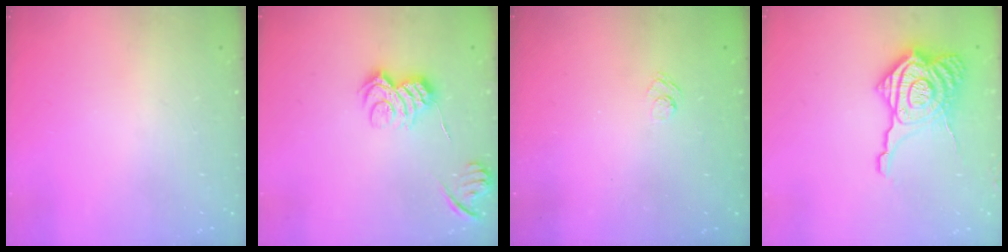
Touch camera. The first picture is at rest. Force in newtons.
{"total": 9.7, "press": 9.7, "slide": 0.4}
{"total": 2.4, "press": 2.0, "slide": 1.3}
{"total": 16.3, "press": 16.2, "slide": 1.8}